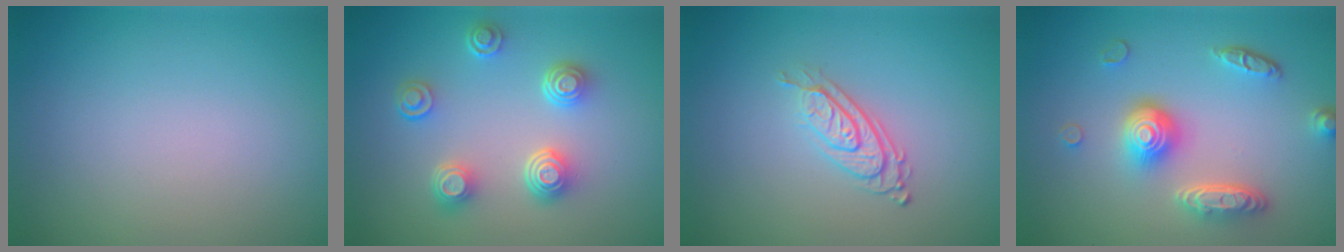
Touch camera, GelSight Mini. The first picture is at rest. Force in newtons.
{"total": 4.3, "press": 3.2, "slide": 2.8}
{"total": 2.8, "press": 2.0, "slide": 1.9}
{"total": 4.7, "press": 3.6, "slide": 3.1}